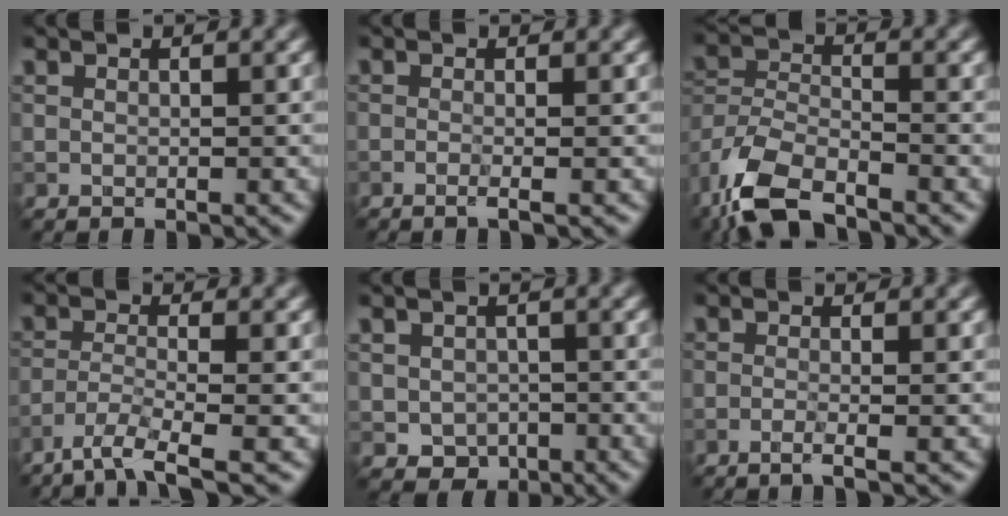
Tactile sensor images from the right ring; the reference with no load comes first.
{"total": 1.4, "force": [-0.4, 0.4, 1.3], "torque": [-0.011, -0.005, -0.017]}
{"total": 7.8, "force": [-5.6, 3.1, 4.4], "torque": [-0.088, -0.006, -0.121]}
{"total": 4.5, "force": [-3.3, 0.7, 3.0], "torque": [-0.052, -0.007, -0.070]}
{"total": 2.7, "force": [-0.7, 2.3, 1.2], "torque": [-0.016, -0.006, -0.014]}
{"total": 1.6, "force": [-0.8, 0.3, 1.4], "torque": [-0.016, -0.001, -0.024]}